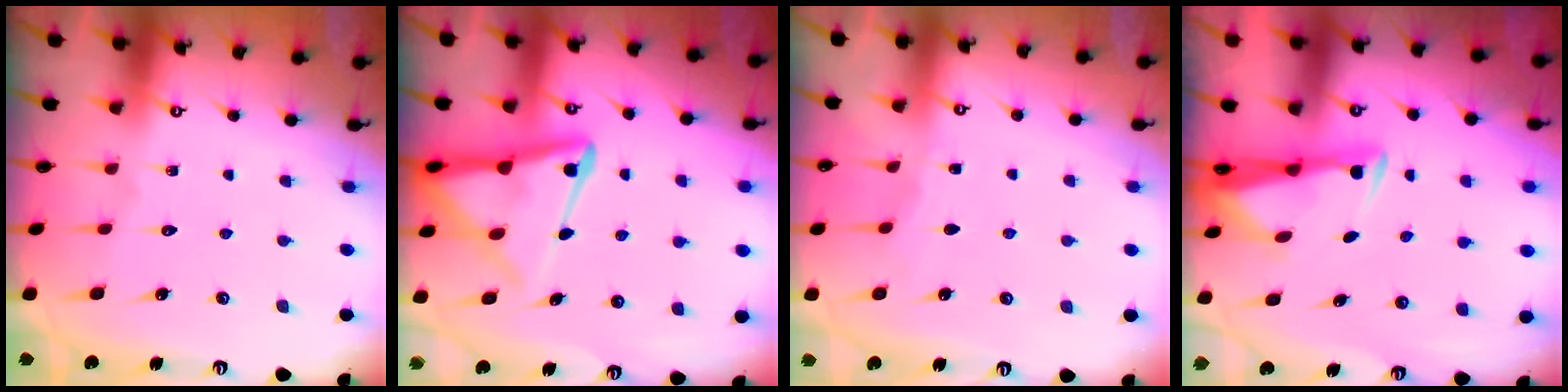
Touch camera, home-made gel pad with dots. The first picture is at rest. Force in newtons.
{"total": 12.6, "press": 12.5, "slide": 1.2}
{"total": 3.2, "press": 3.1, "slide": 0.5}
{"total": 2.9, "press": 2.7, "slide": 0.9}